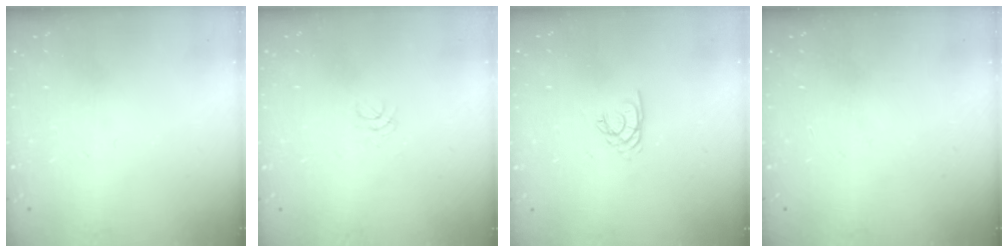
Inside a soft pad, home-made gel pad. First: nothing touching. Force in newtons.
{"total": 1.1, "press": 1.1, "slide": 0.1}
{"total": 1.8, "press": 1.8, "slide": 0.2}
{"total": 0.0}